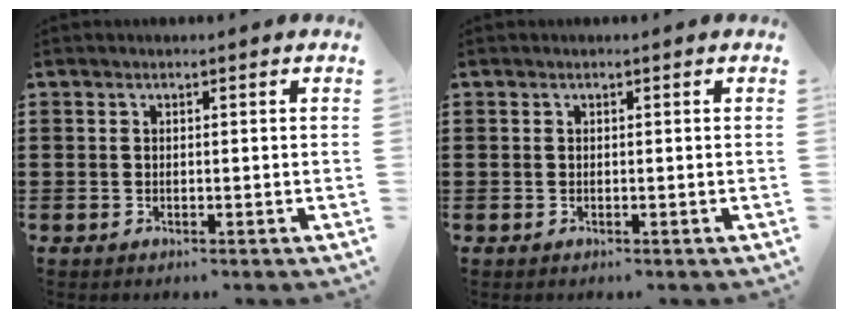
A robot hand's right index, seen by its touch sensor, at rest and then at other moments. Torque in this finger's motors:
{"motor_torque": [0.37, 0.96, 0.00, 0.00]}